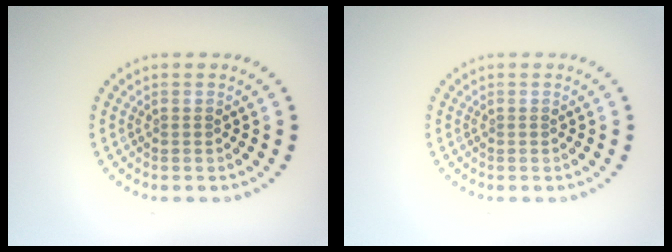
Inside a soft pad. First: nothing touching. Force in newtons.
{"total": 0.0}